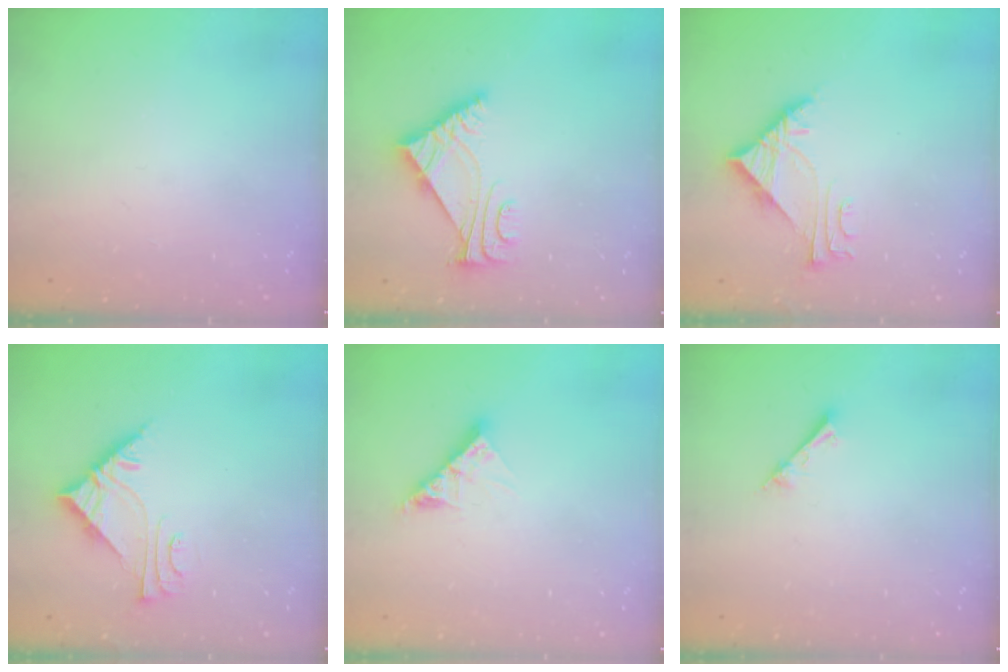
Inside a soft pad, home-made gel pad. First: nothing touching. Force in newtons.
{"total": 6.6, "press": 6.6, "slide": 1.0}
{"total": 5.6, "press": 5.6, "slide": 0.3}
{"total": 6.9, "press": 6.8, "slide": 0.5}
{"total": 9.6, "press": 9.5, "slide": 0.9}
{"total": 1.2, "press": 1.2, "slide": 0.1}